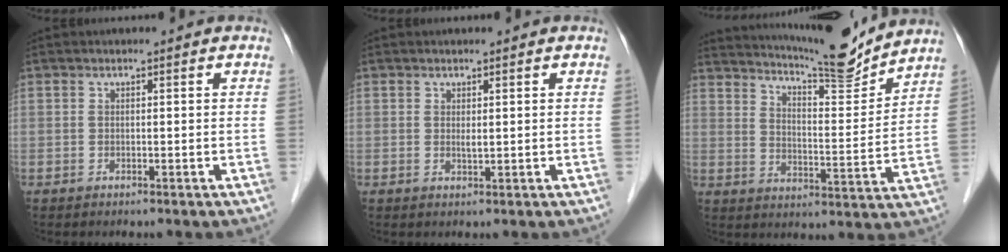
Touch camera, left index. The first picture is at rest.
{"total": 1.0, "force": [0.3, 0.1, 1.0], "torque": [-0.021, -0.001, 0.008]}
{"total": 14.9, "force": [13.9, 0.5, 5.5], "torque": [-0.099, -0.017, 0.203]}